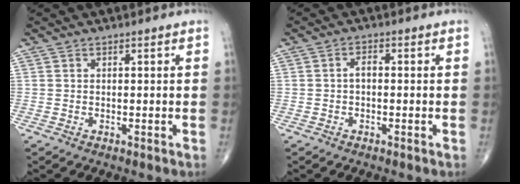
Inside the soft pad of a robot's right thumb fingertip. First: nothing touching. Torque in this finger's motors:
{"motor_torque": [0.48, 0.37, 0.39, -0.10, 0.03]}